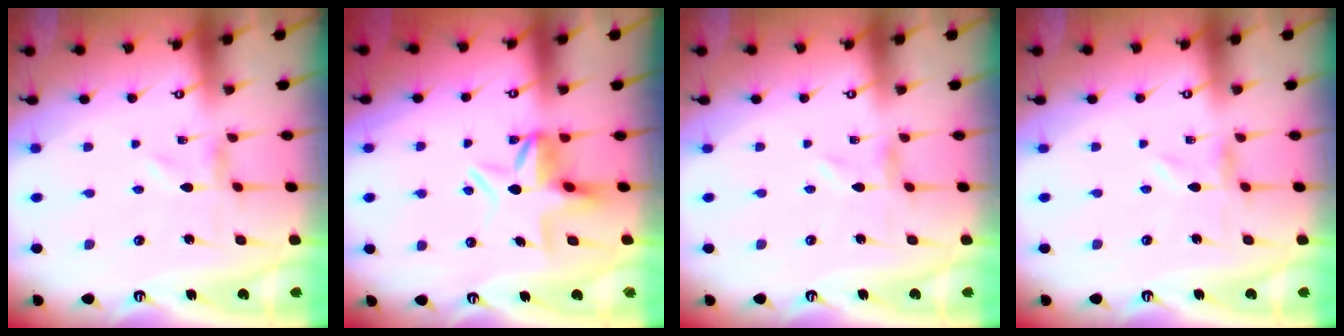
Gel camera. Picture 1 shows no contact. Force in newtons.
{"total": 7.3, "press": 7.3, "slide": 0.9}
{"total": 0.0}
{"total": 0.0}